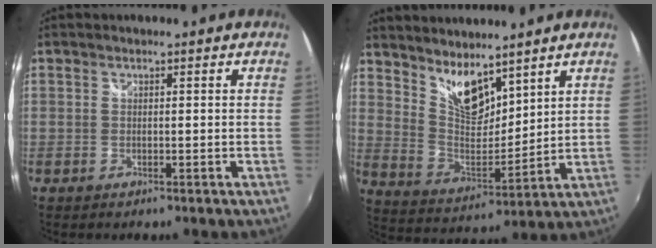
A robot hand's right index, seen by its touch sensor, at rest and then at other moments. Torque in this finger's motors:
{"motor_torque": [0.21, 0.12, 0.13, 0.05]}